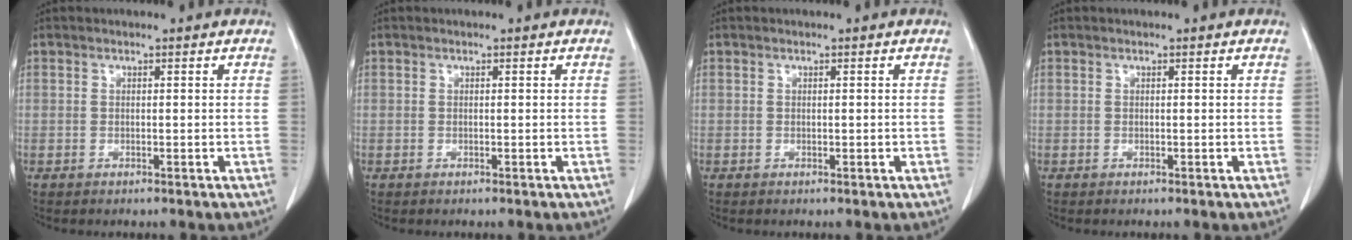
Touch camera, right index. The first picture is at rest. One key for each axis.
{"total": 0.0}
{"total": 0.0}
{"total": 0.0}